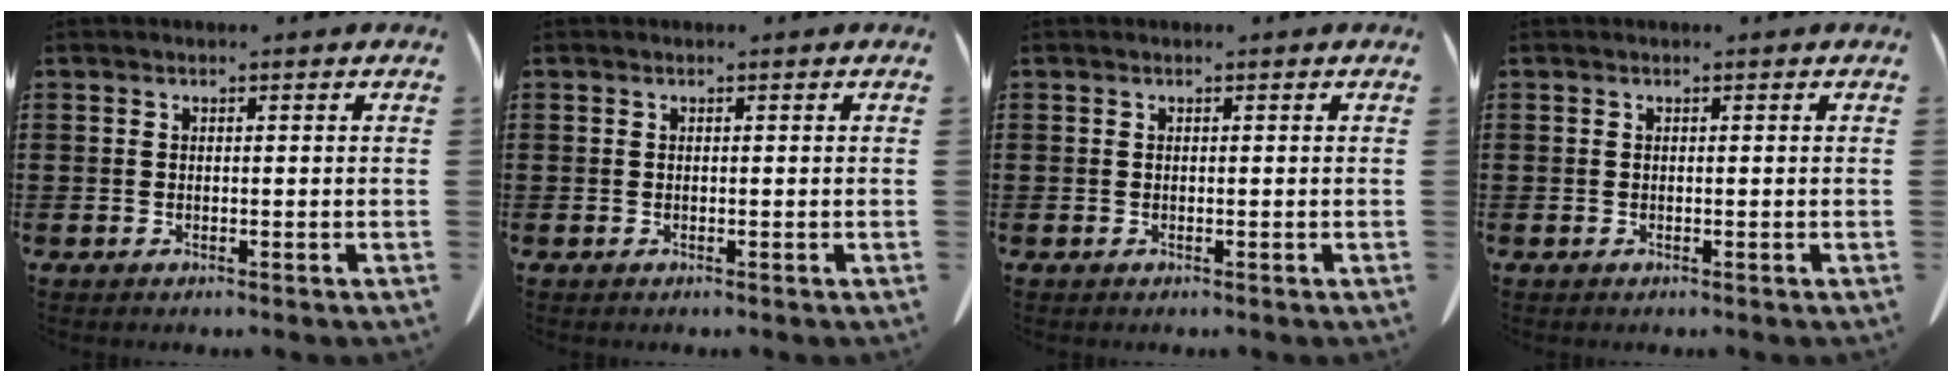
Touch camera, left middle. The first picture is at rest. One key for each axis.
{"total": 0.0}
{"total": 0.0}
{"total": 0.0}